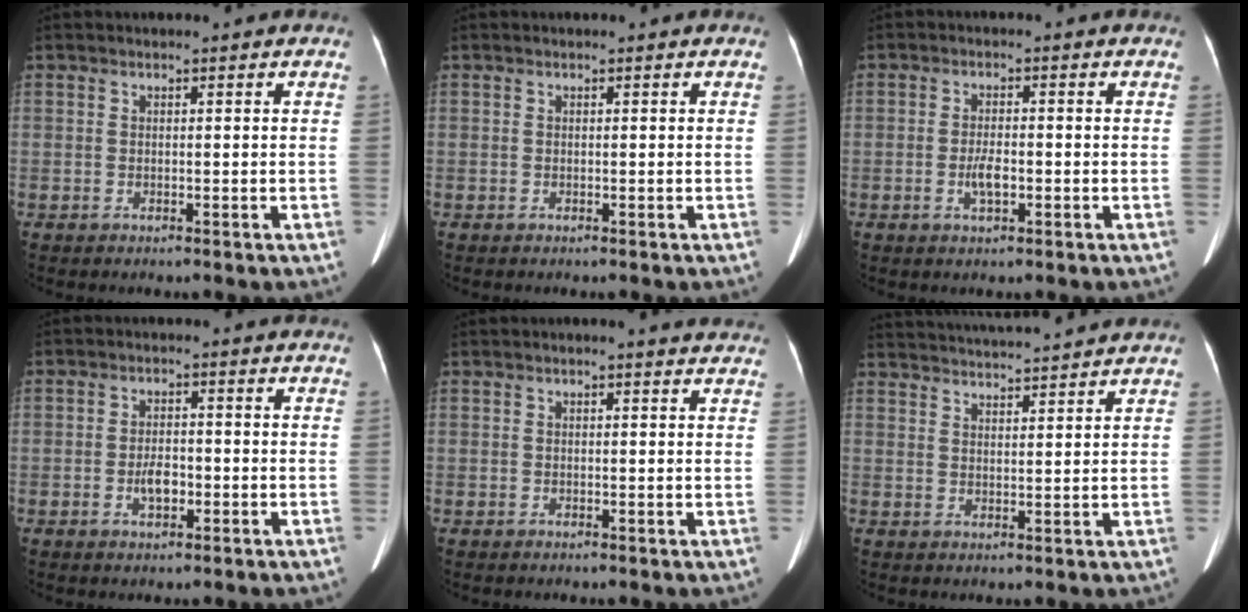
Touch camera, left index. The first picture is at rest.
{"total": 0.0}
{"total": 3.0, "force": [-1.0, 1.0, 2.7], "torque": [-0.055, 0.001, -0.017]}
{"total": 3.3, "force": [-1.2, 1.6, 2.6], "torque": [-0.049, 0.003, -0.019]}
{"total": 3.1, "force": [2.7, 0.5, 1.4], "torque": [-0.021, 0.007, 0.016]}
{"total": 10.9, "force": [10.4, -0.5, 3.2], "torque": [-0.065, 0.021, 0.154]}